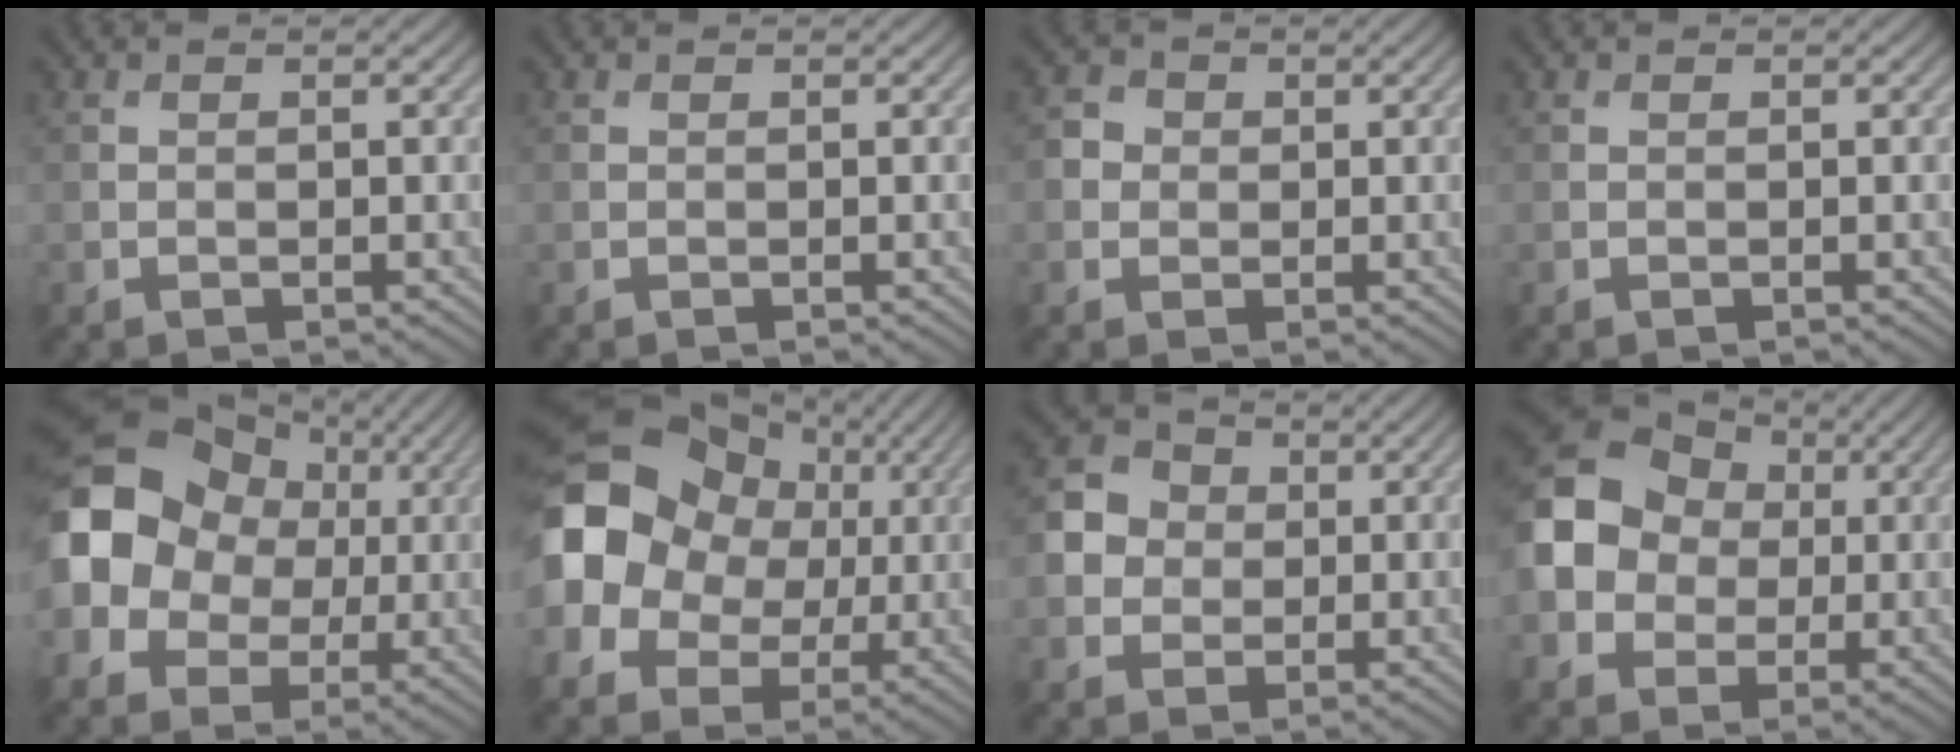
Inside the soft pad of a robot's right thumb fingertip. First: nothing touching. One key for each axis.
{"total": 0.0}
{"total": 2.1, "fx": 0.0, "fy": 2.0, "fz": 0.6, "tx": -0.012, "ty": 0.001, "tz": -0.003}
{"total": 0.0}
{"total": 14.3, "fx": 1.6, "fy": 11.8, "fz": 7.8, "tx": -0.186, "ty": 0.005, "tz": 0.011}
{"total": 16.3, "fx": 2.6, "fy": 13.1, "fz": 9.3, "tx": -0.208, "ty": 0.005, "tz": 0.044}
{"total": 5.0, "fx": 0.3, "fy": 4.6, "fz": 2.1, "tx": -0.050, "ty": 0.010, "tz": -0.005}
{"total": 13.4, "fx": 0.6, "fy": 11.4, "fz": 6.9, "tx": -0.182, "ty": 0.012, "tz": -0.016}